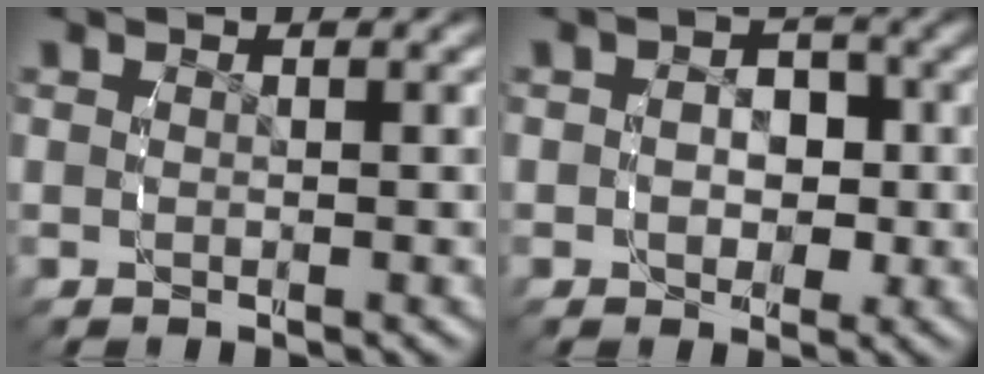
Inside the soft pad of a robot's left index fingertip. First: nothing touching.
{"total": 3.1, "force": [-0.7, 2.6, 1.6], "torque": [-0.025, -0.002, -0.017]}